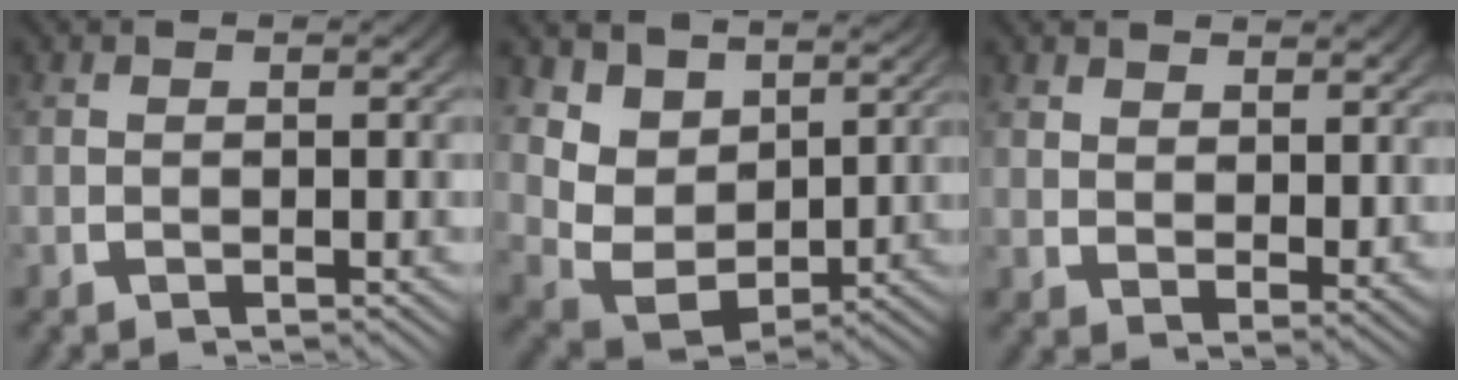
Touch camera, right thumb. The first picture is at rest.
{"total": 9.6, "force": [1.0, 7.4, 6.0], "torque": [-0.148, -0.042, 0.027]}
{"total": 2.8, "force": [2.1, 1.4, 1.3], "torque": [-0.012, -0.007, 0.044]}